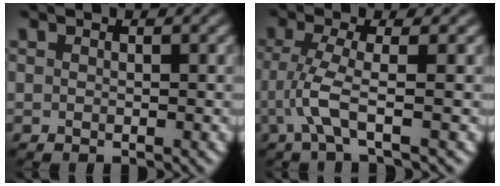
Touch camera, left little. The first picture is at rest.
{"total": 3.2, "force": [-1.0, 0.3, 3.1], "torque": [-0.072, -0.002, -0.026]}